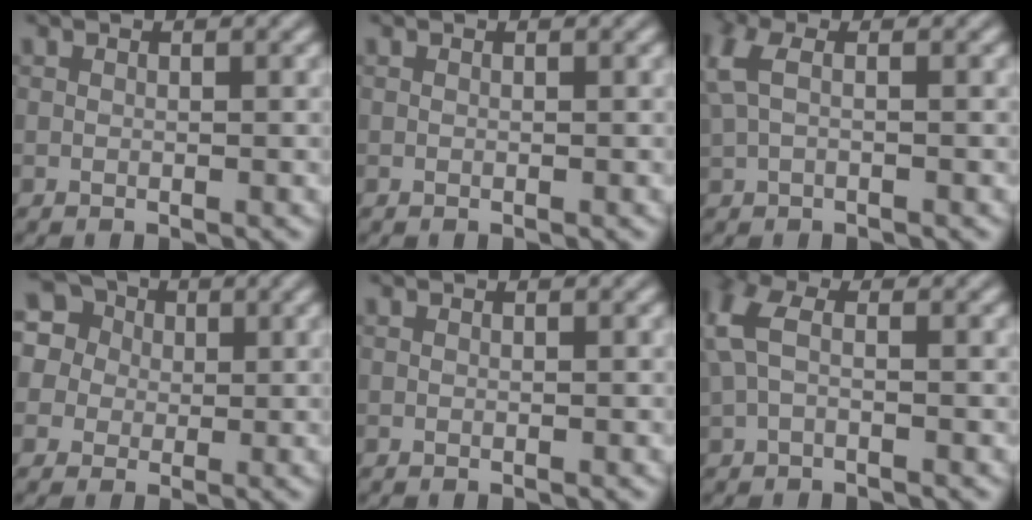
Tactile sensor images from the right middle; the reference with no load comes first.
{"total": 0.0}
{"total": 2.7, "force": [0.6, 1.2, 2.3], "torque": [-0.061, 0.008, 0.007]}
{"total": 10.8, "force": [4.2, 9.0, 4.3], "torque": [-0.122, 0.052, 0.048]}
{"total": 0.0}
{"total": 3.6, "force": [0.3, 1.9, 3.0], "torque": [-0.082, 0.013, -0.001]}